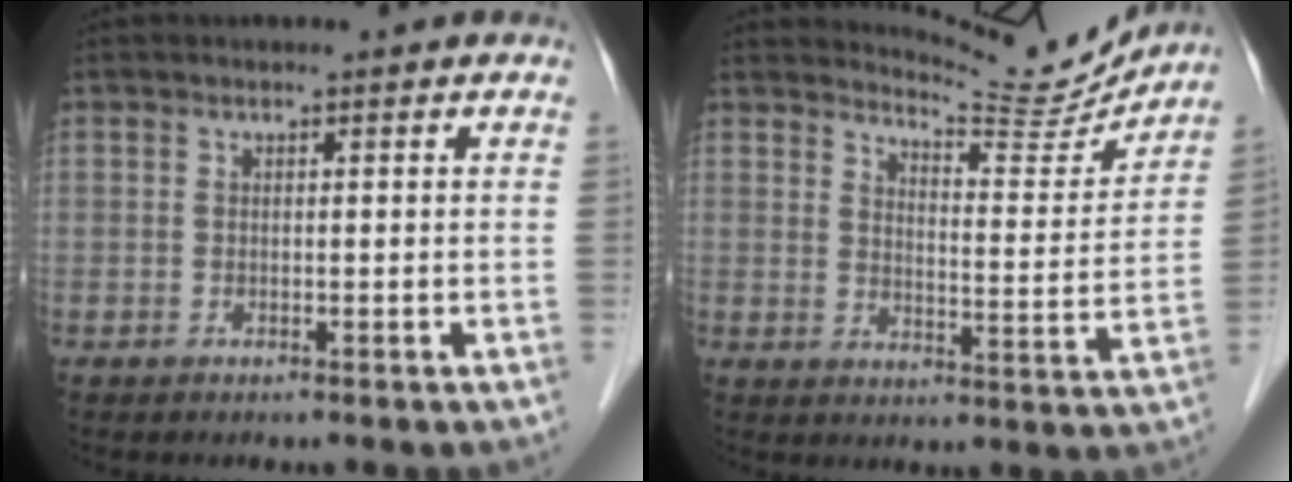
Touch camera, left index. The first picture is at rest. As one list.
[{"total": 10.0, "force": [10.0, 0.2, 0.1], "torque": [-0.007, -0.032, 0.134]}]